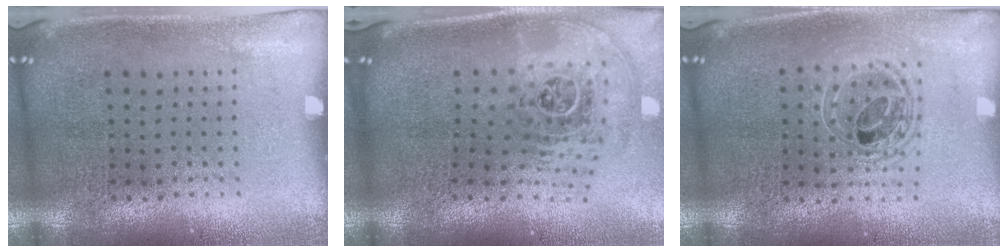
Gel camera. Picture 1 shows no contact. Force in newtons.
{"total": 2.8, "press": 1.9, "slide": 2.1}
{"total": 1.6, "press": 1.4, "slide": 0.8}